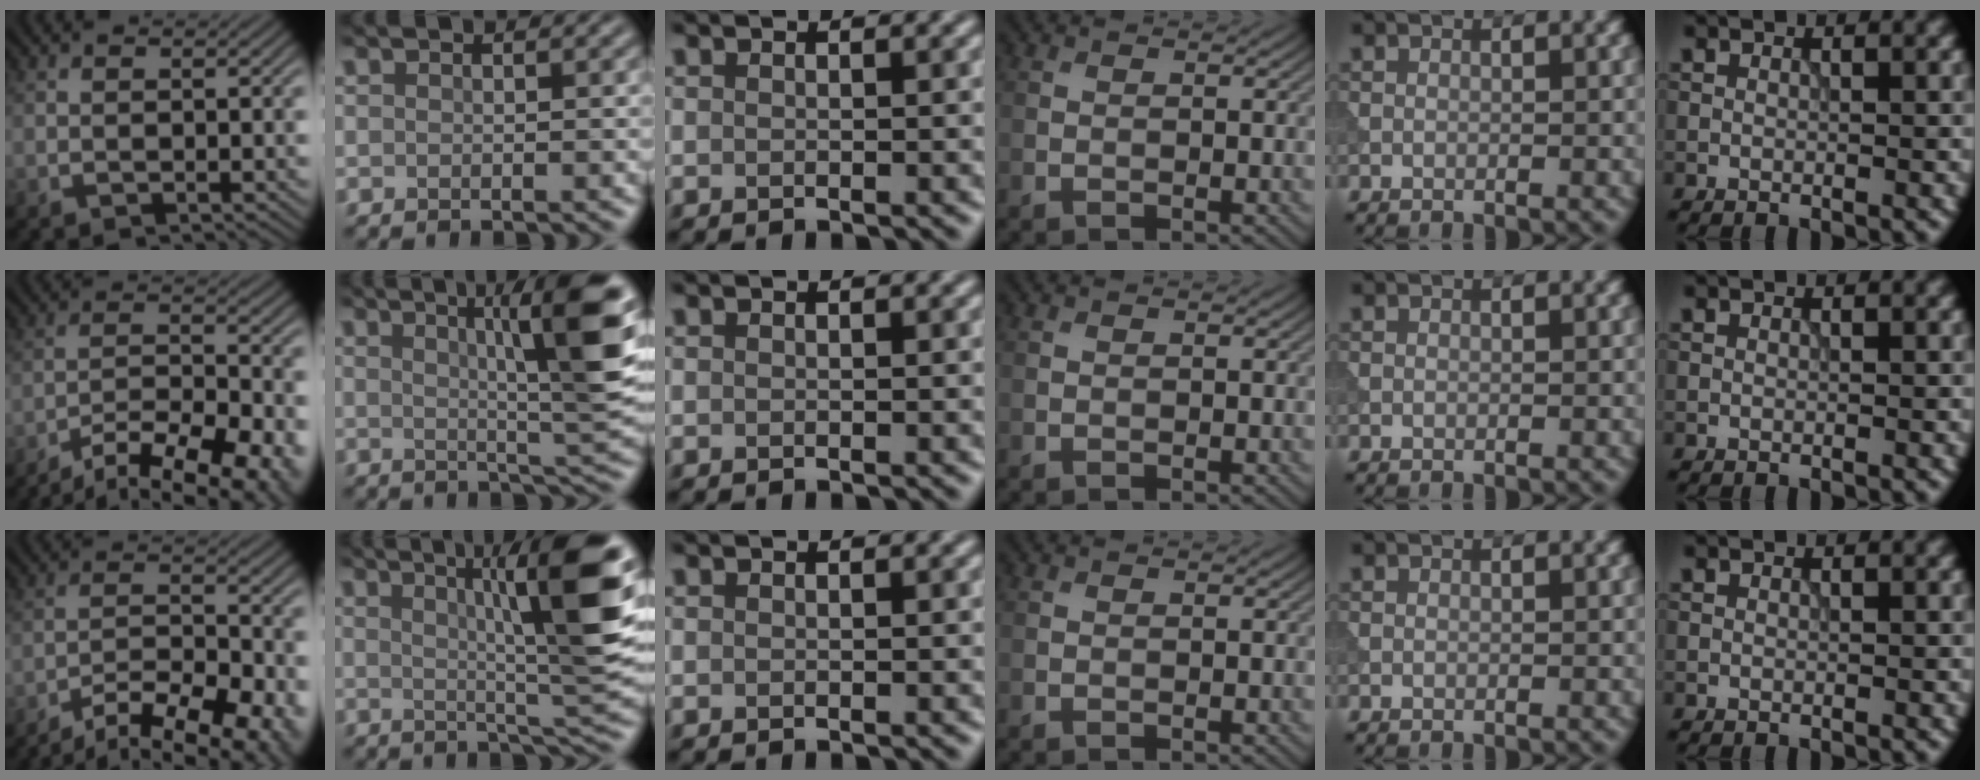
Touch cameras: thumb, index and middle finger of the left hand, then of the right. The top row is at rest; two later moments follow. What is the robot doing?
{"motion": "extract", "object": "tissue"}